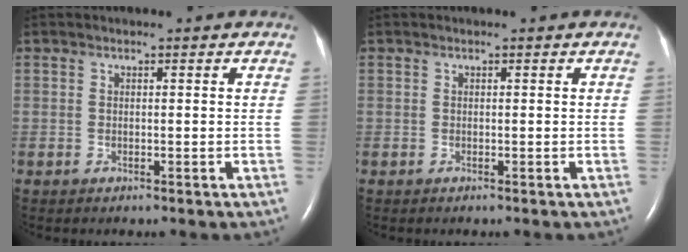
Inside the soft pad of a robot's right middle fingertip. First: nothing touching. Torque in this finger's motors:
{"motor_torque": [0.00, -0.01, 0.04, -0.01]}